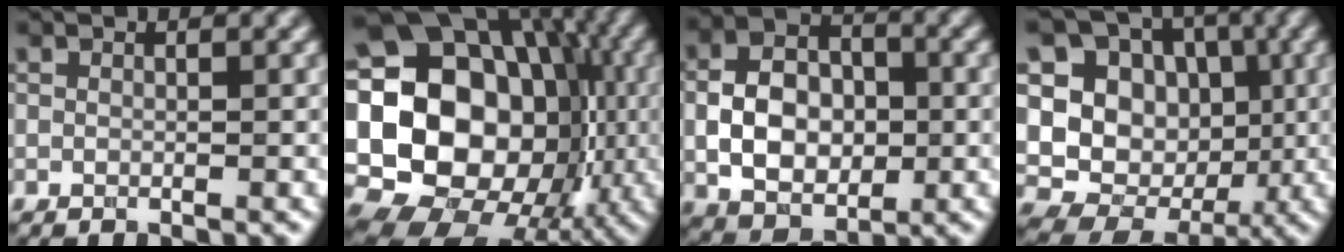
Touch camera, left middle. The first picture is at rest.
{"total": 21.8, "force": [-0.6, 18.0, 12.3], "torque": [-0.191, 0.015, -0.045]}
{"total": 7.1, "force": [-0.4, 5.0, 5.0], "torque": [-0.095, 0.005, -0.013]}
{"total": 13.6, "force": [1.3, 12.4, 5.4], "torque": [-0.145, 0.044, 0.017]}